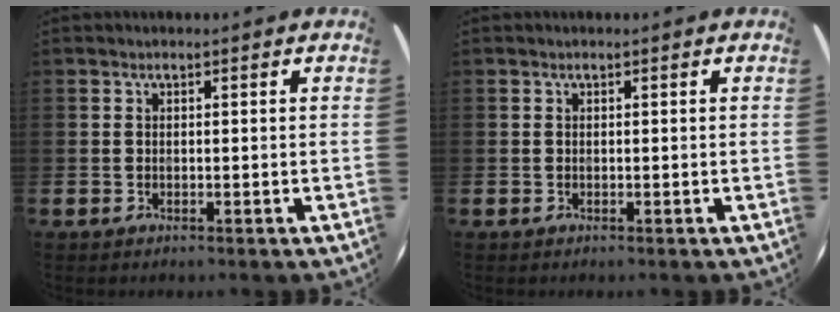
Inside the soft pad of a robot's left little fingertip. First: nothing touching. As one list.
[{"total": 0.0}]